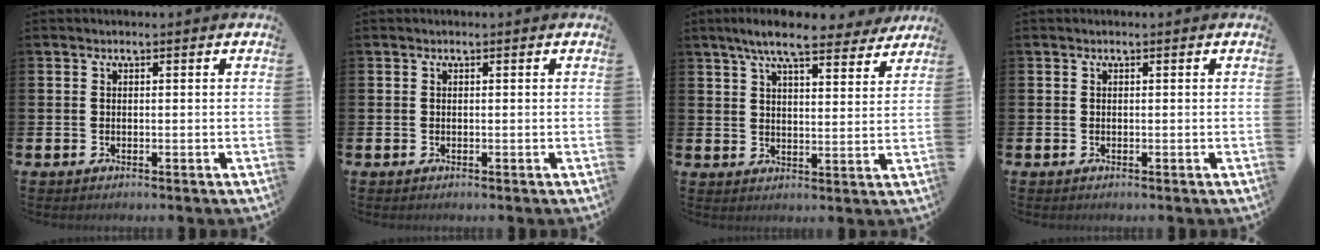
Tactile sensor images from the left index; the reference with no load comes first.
{"total": 0.0}
{"total": 8.3, "force": [7.4, 1.5, 3.5], "torque": [-0.071, -0.031, 0.130]}
{"total": 0.0}